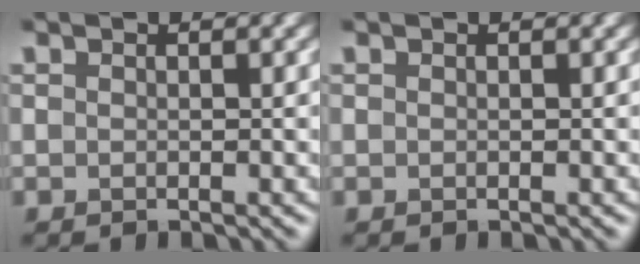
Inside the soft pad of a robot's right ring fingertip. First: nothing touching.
{"total": 0.0}